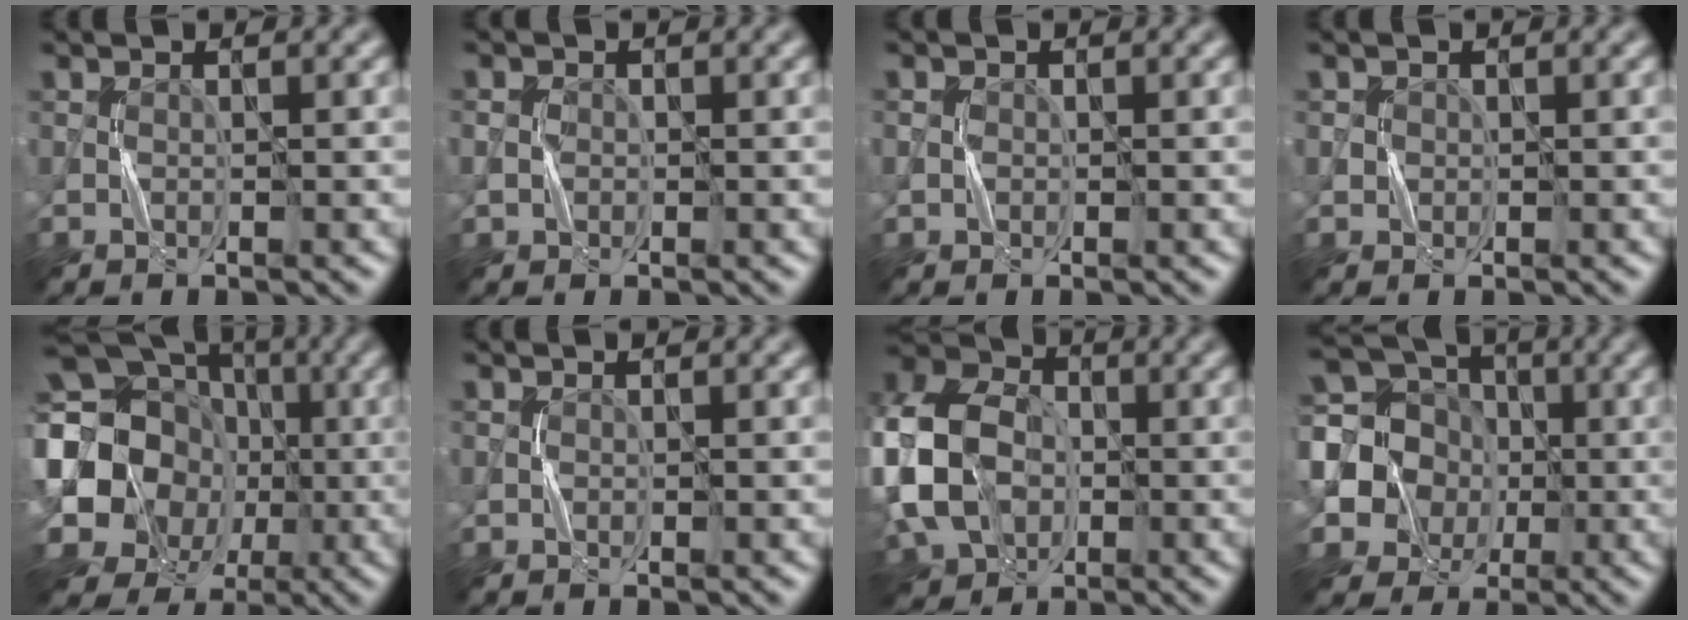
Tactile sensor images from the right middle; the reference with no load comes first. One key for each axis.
{"total": 1.1, "fx": -0.1, "fy": 1.1, "fz": 0.4, "tx": -0.005, "ty": -0.001, "tz": -0.002}
{"total": 0.7, "fx": 0.0, "fy": 0.7, "fz": 0.2, "tx": -0.002, "ty": 0.000, "tz": -0.003}
{"total": 0.8, "fx": 0.0, "fy": 0.8, "fz": 0.0, "tx": 0.006, "ty": -0.002, "tz": 0.000}
{"total": 19.5, "fx": -0.8, "fy": 17.7, "fz": 8.1, "tx": -0.186, "ty": 0.011, "tz": -0.053}
{"total": 0.0}
{"total": 13.2, "fx": -1.7, "fy": 9.8, "fz": 8.7, "tx": -0.209, "ty": -0.004, "tz": -0.046}
{"total": 14.5, "fx": -0.2, "fy": 13.5, "fz": 5.2, "tx": -0.170, "ty": 0.023, "tz": -0.039}